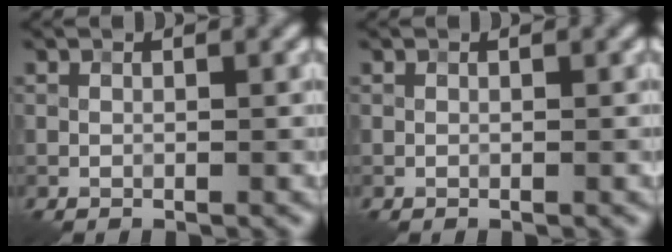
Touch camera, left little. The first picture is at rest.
{"total": 0.0}